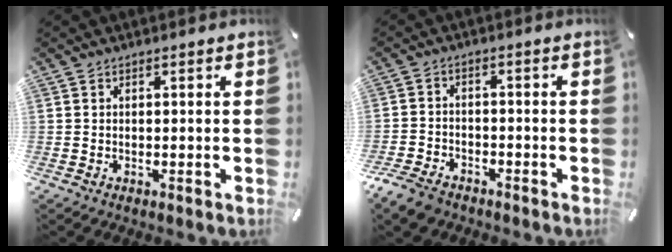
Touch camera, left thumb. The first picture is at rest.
{"total": 5.4, "force": [-4.2, 2.8, 1.8], "torque": [-0.044, 0.018, -0.083]}